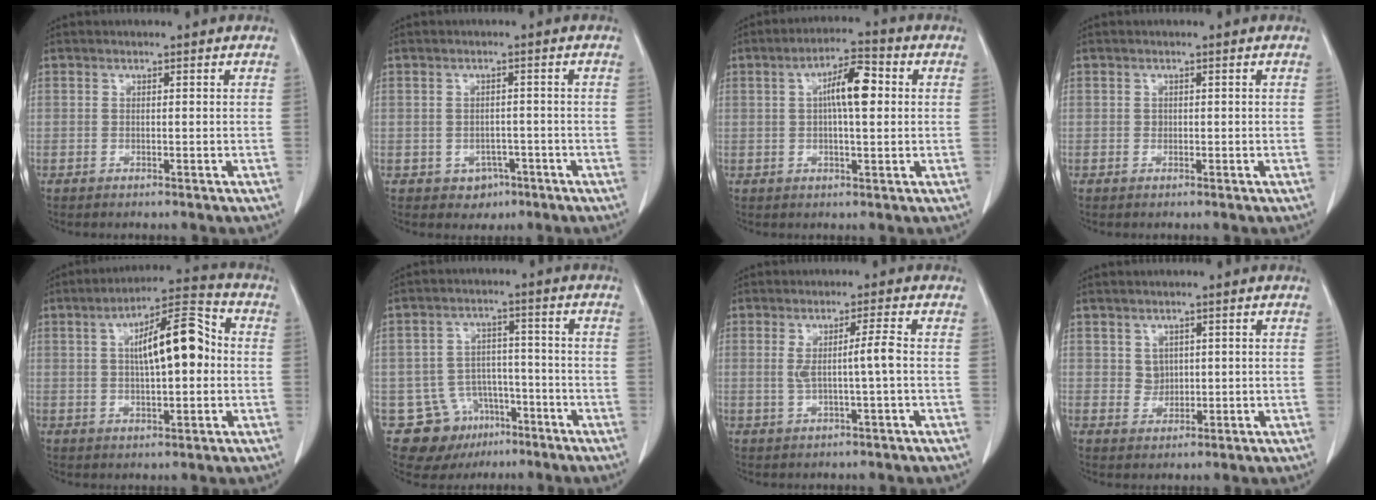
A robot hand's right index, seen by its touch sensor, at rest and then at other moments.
{"total": 3.0, "force": [-1.4, 2.5, 0.9], "torque": [-0.007, 0.008, -0.009]}
{"total": 7.3, "force": [1.2, 1.9, 6.9], "torque": [-0.122, 0.019, 0.018]}
{"total": 0.6, "force": [0.0, 0.5, 0.2], "torque": [0.001, 0.002, -0.001]}
{"total": 11.6, "force": [1.2, 3.4, 11.1], "torque": [-0.182, 0.032, 0.016]}
{"total": 10.2, "force": [-5.4, 8.4, 2.3], "torque": [-0.041, 0.026, -0.072]}
{"total": 4.0, "force": [0.0, -0.6, 3.9], "torque": [-0.072, 0.001, 0.004]}
{"total": 2.3, "force": [0.7, 2.0, 0.9], "torque": [-0.013, -0.002, 0.015]}